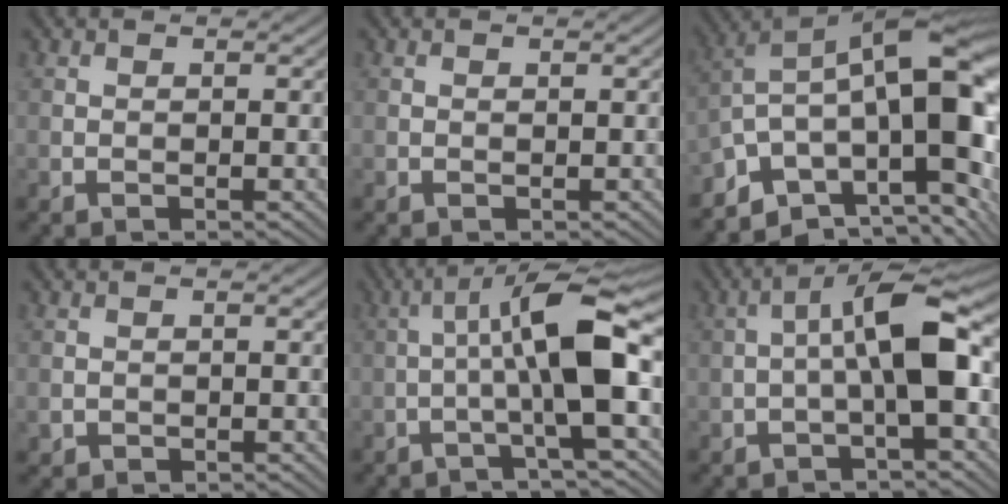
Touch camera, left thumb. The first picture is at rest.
{"total": 0.0}
{"total": 16.2, "force": [-1.3, 8.7, 13.6], "torque": [-0.233, -0.008, -0.015]}
{"total": 0.9, "force": [-0.3, 0.7, 0.3], "torque": [-0.008, -0.006, -0.006]}
{"total": 10.4, "force": [-0.6, 1.7, 10.3], "torque": [-0.158, 0.029, -0.023]}
{"total": 8.0, "force": [-0.5, 2.2, 7.7], "torque": [-0.124, 0.027, -0.018]}